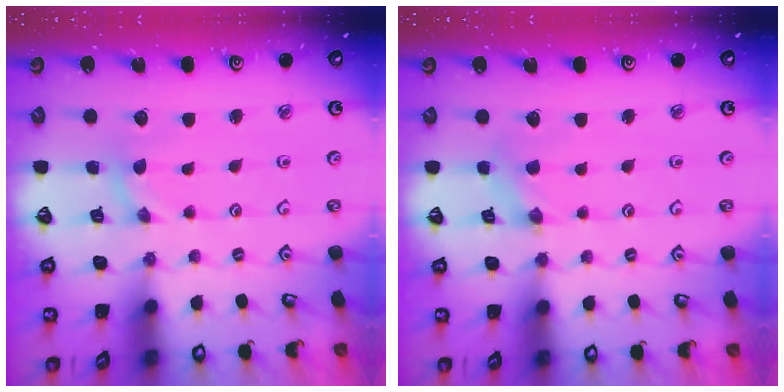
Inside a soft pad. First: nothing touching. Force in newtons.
{"total": 1.7, "press": 1.7, "slide": 0.4}